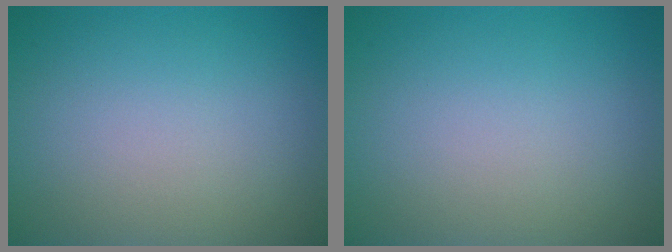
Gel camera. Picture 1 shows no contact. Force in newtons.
{"total": 0.0}